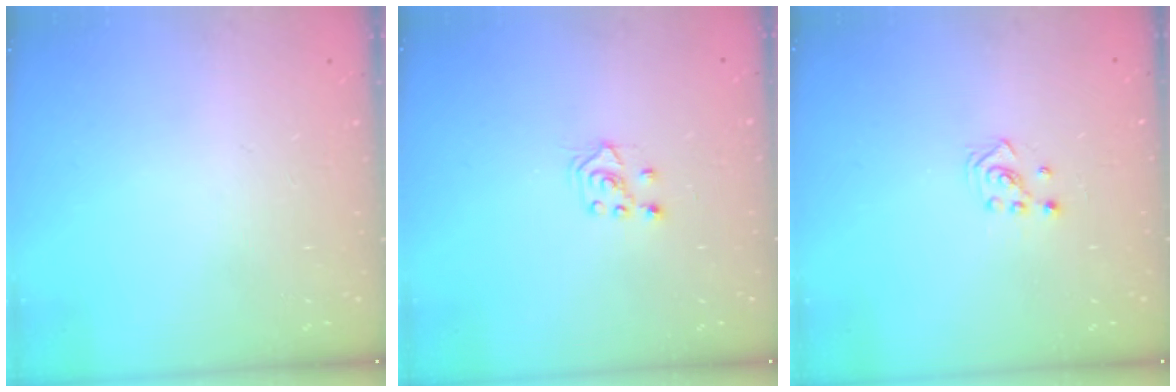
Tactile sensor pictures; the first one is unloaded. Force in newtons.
{"total": 3.8, "press": 3.8, "slide": 0.5}
{"total": 2.5, "press": 2.4, "slide": 0.8}